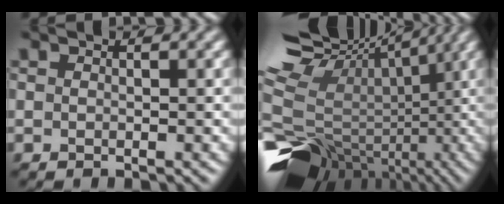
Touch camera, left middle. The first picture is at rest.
{"total": 14.4, "force": [-0.7, 10.5, 9.8], "torque": [-0.234, 0.036, 0.015]}